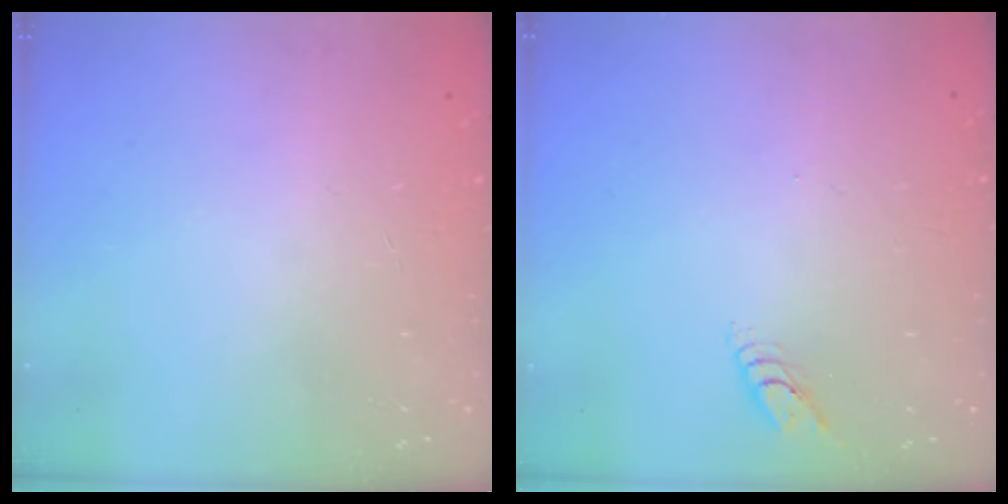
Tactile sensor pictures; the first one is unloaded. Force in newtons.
{"total": 3.6, "press": 3.5, "slide": 0.3}